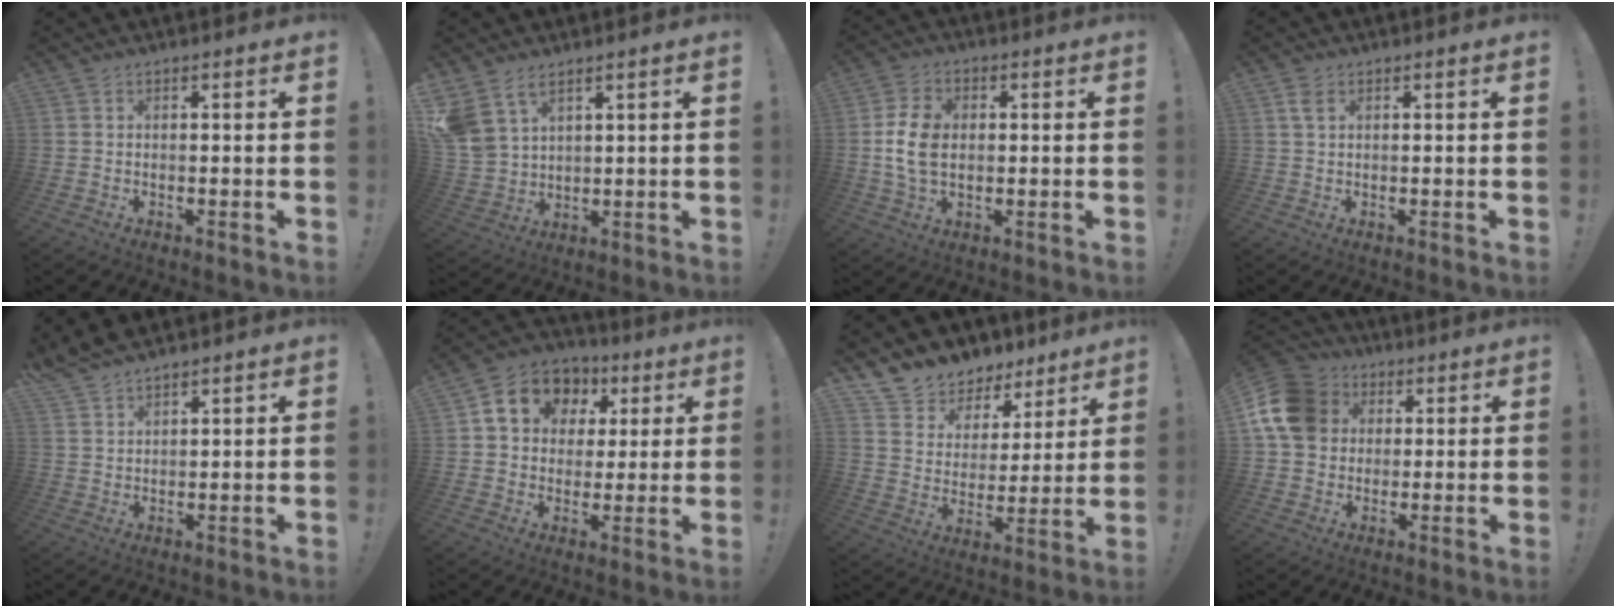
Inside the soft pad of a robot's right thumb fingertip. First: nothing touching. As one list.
[{"total": 8.2, "force": [5.5, 4.8, 3.7], "torque": [-0.084, -0.024, 0.115]}, {"total": 10.2, "force": [0.0, 7.1, 7.3], "torque": [-0.139, 0.003, 0.000]}, {"total": 2.6, "force": [1.3, 1.2, 1.8], "torque": [-0.032, 0.000, 0.022]}, {"total": 5.3, "force": [4.9, 1.4, 1.3], "torque": [-0.039, -0.024, 0.096]}, {"total": 12.3, "force": [4.5, 10.1, 5.3], "torque": [-0.078, -0.013, 0.090]}, {"total": 8.7, "force": [6.9, 5.3, 0.8], "torque": [-0.019, -0.062, 0.129]}, {"total": 15.2, "force": [3.7, 12.5, 7.7], "torque": [-0.132, -0.004, 0.075]}]